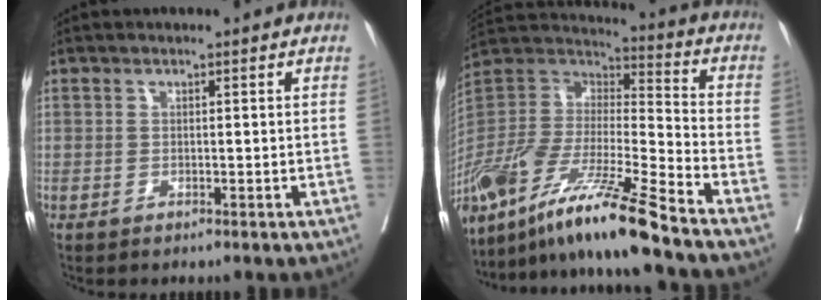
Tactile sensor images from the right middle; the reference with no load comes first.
{"total": 22.4, "force": [-16.3, 0.7, 15.4], "torque": [-0.335, -0.050, -0.311]}